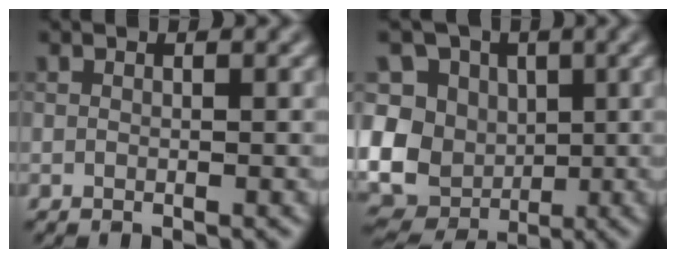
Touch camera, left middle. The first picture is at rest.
{"total": 13.8, "force": [0.4, 12.4, 6.1], "torque": [-0.136, 0.015, -0.012]}